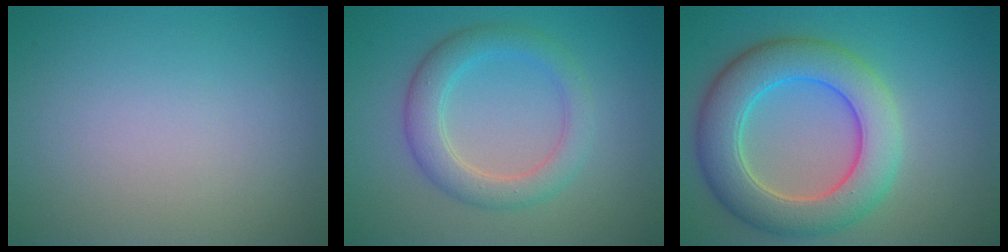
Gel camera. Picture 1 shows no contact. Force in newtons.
{"total": 3.9, "press": 3.9, "slide": 0.2}
{"total": 7.9, "press": 7.9, "slide": 0.4}